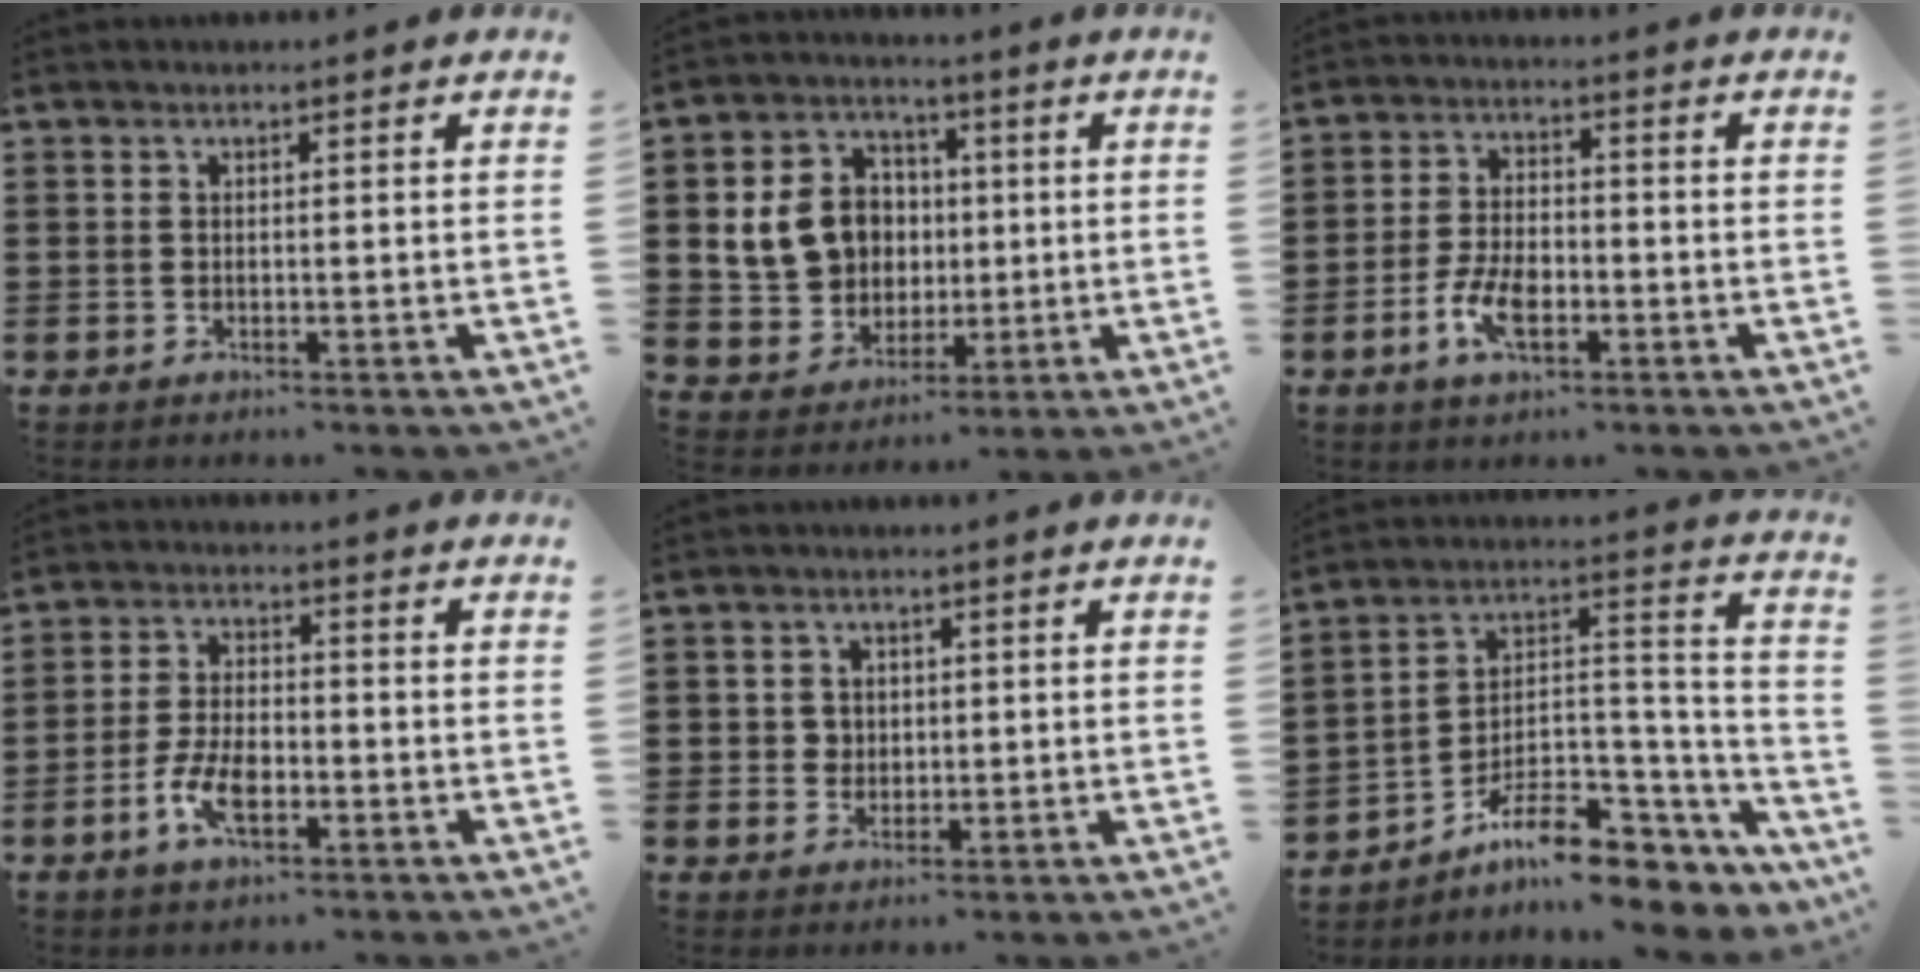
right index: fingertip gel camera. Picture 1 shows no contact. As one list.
[{"total": 9.7, "force": [1.3, 8.6, 4.4], "torque": [-0.124, 0.017, 0.029]}, {"total": 6.3, "force": [-2.5, 3.2, 4.8], "torque": [-0.107, 0.004, -0.052]}, {"total": 6.3, "force": [-2.6, 3.0, 4.9], "torque": [-0.116, 0.000, -0.055]}, {"total": 2.4, "force": [0.3, 2.3, 0.6], "torque": [-0.021, 0.010, 0.004]}, {"total": 10.1, "force": [-7.3, 4.2, 5.6], "torque": [-0.092, 0.013, -0.130]}]